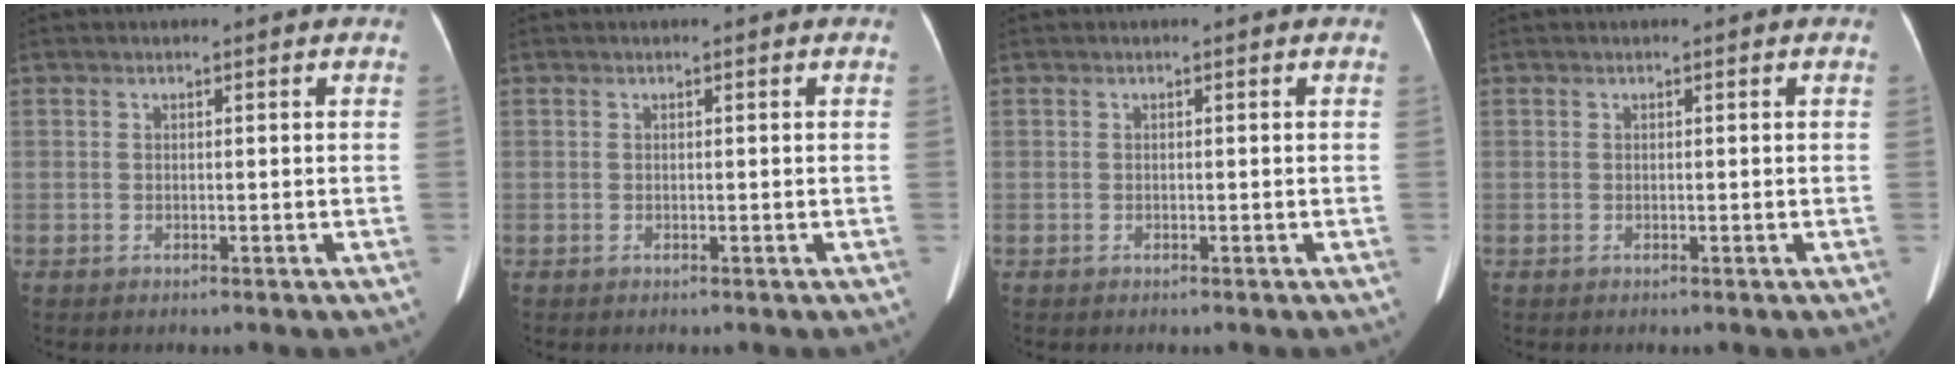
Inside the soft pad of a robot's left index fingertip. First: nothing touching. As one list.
[{"total": 0.0}, {"total": 0.0}, {"total": 0.0}]